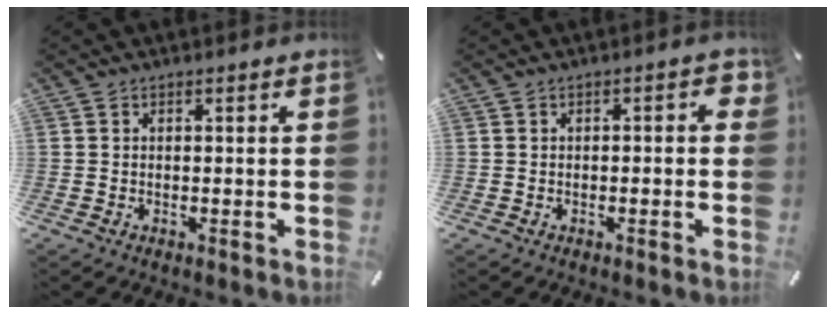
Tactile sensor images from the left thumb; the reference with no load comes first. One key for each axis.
{"total": 2.4, "fx": -0.7, "fy": 1.1, "fz": 2.0, "tx": -0.025, "ty": 0.005, "tz": -0.016}